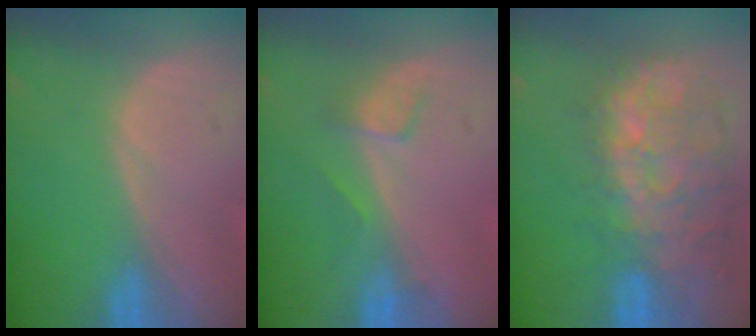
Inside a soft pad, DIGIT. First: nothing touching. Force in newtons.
{"total": 3.4, "press": 3.0, "slide": 1.5}
{"total": 10.9, "press": 10.2, "slide": 3.8}